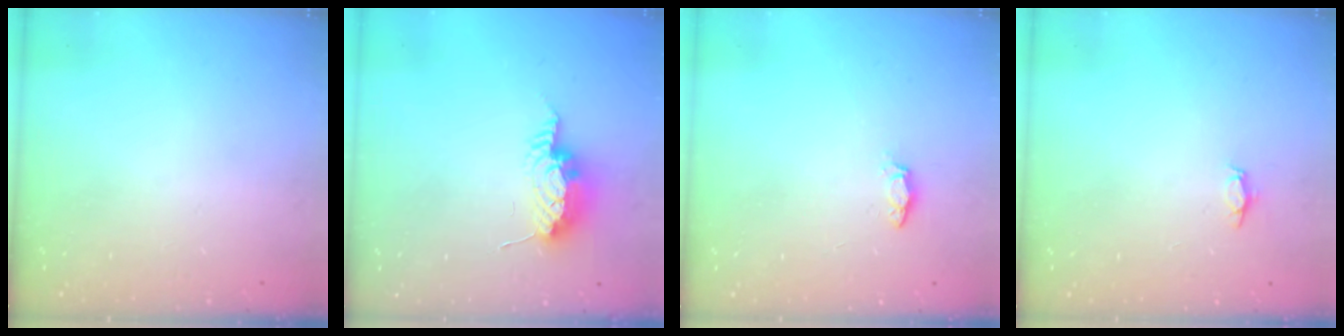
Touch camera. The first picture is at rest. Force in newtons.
{"total": 15.2, "press": 10.7, "slide": 10.7}
{"total": 3.2, "press": 3.2, "slide": 0.5}
{"total": 2.8, "press": 2.8, "slide": 0.3}